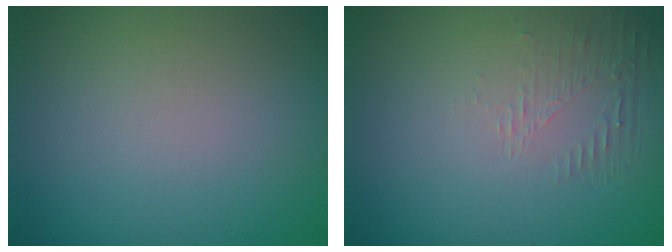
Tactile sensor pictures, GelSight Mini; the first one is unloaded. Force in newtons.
{"total": 1.3, "press": 0.0, "slide": 1.3}